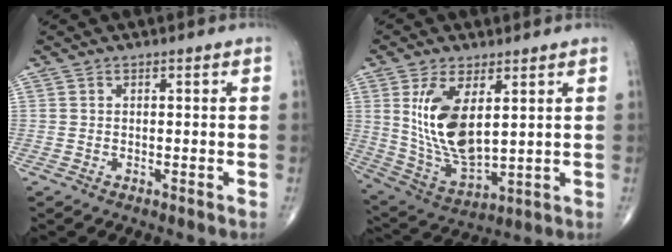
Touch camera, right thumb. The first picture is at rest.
{"total": 14.3, "force": [3.7, 6.7, 12.1], "torque": [-0.228, -0.024, 0.091]}